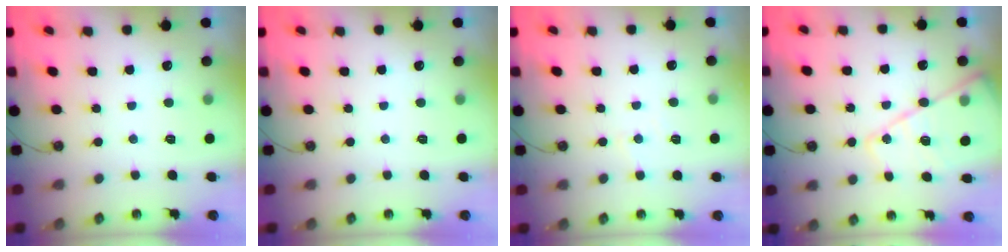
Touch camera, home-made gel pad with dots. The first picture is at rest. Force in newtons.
{"total": 0.0}
{"total": 3.6, "press": 3.5, "slide": 0.6}
{"total": 16.9, "press": 16.8, "slide": 1.6}